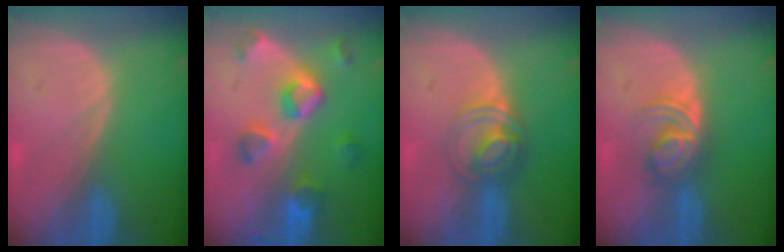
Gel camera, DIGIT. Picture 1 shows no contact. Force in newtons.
{"total": 7.3, "press": 7.1, "slide": 1.7}
{"total": 6.2, "press": 5.3, "slide": 3.2}
{"total": 6.0, "press": 5.2, "slide": 3.0}